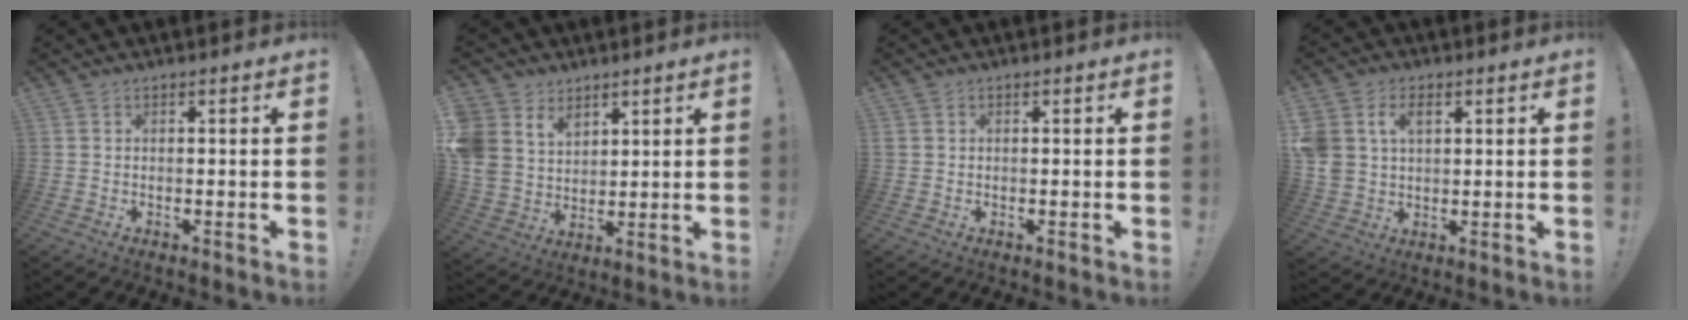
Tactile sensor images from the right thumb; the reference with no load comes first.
{"total": 9.5, "force": [5.4, 7.2, 3.2], "torque": [-0.073, -0.040, 0.111]}
{"total": 0.7, "force": [0.1, 0.7, 0.2], "torque": [-0.003, 0.003, 0.002]}
{"total": 8.1, "force": [2.6, 6.1, 4.6], "torque": [-0.097, 0.002, 0.051]}